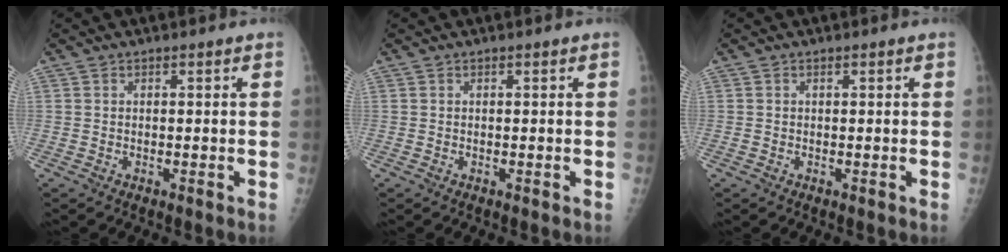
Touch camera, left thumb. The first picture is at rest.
{"total": 0.0}
{"total": 0.0}